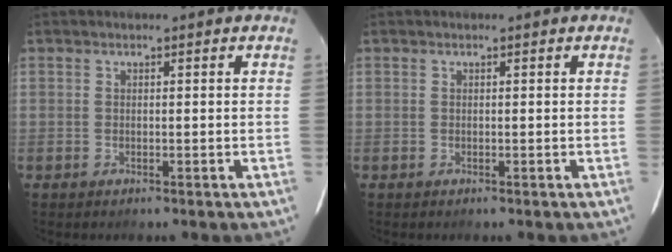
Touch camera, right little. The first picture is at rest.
{"total": 0.0}